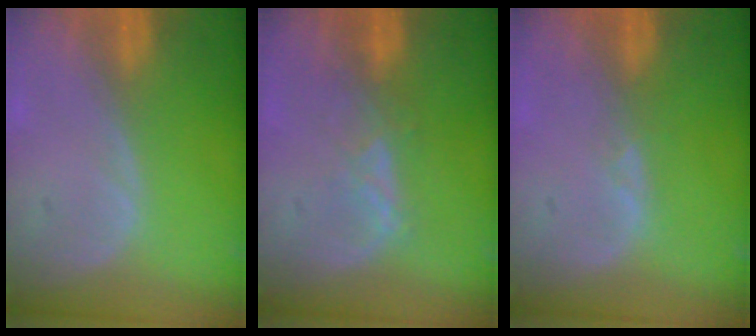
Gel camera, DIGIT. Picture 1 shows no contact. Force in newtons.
{"total": 2.9, "press": 2.8, "slide": 0.7}
{"total": 0.7, "press": 0.6, "slide": 0.3}